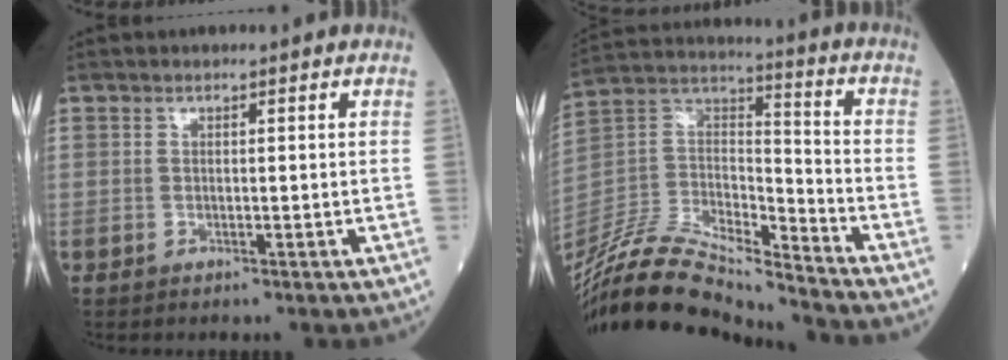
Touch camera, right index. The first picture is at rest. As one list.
[{"total": 19.6, "force": [-18.3, 1.5, 7.1], "torque": [-0.151, 0.023, -0.340]}]